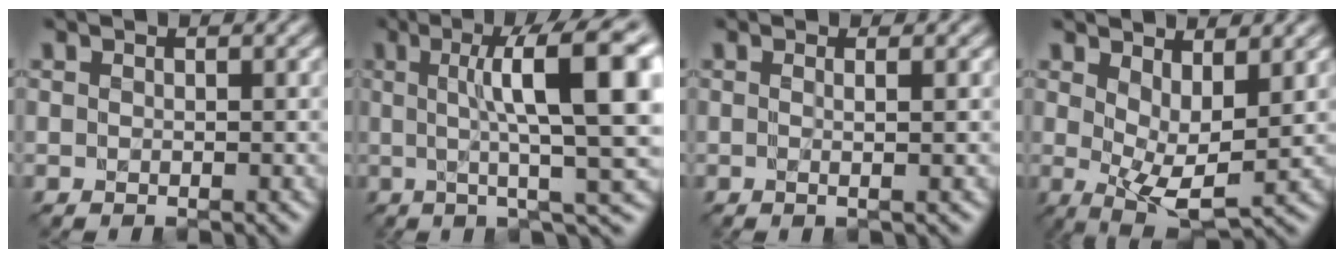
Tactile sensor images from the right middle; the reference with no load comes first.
{"total": 12.5, "force": [2.3, 2.7, 12.0], "torque": [-0.152, 0.012, 0.032]}
{"total": 1.5, "force": [0.3, 0.5, 1.4], "torque": [-0.016, 0.001, -0.016]}
{"total": 4.3, "force": [0.9, 1.7, 3.9], "torque": [-0.074, -0.015, 0.021]}